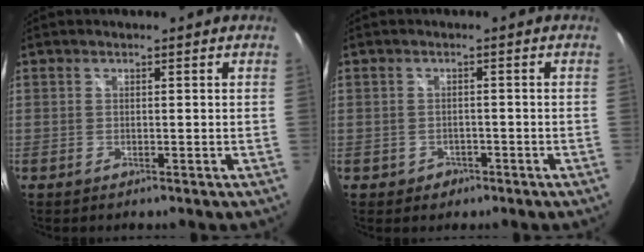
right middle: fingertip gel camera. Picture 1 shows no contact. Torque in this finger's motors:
{"motor_torque": [0.14, -0.23, 0.00, 0.00]}